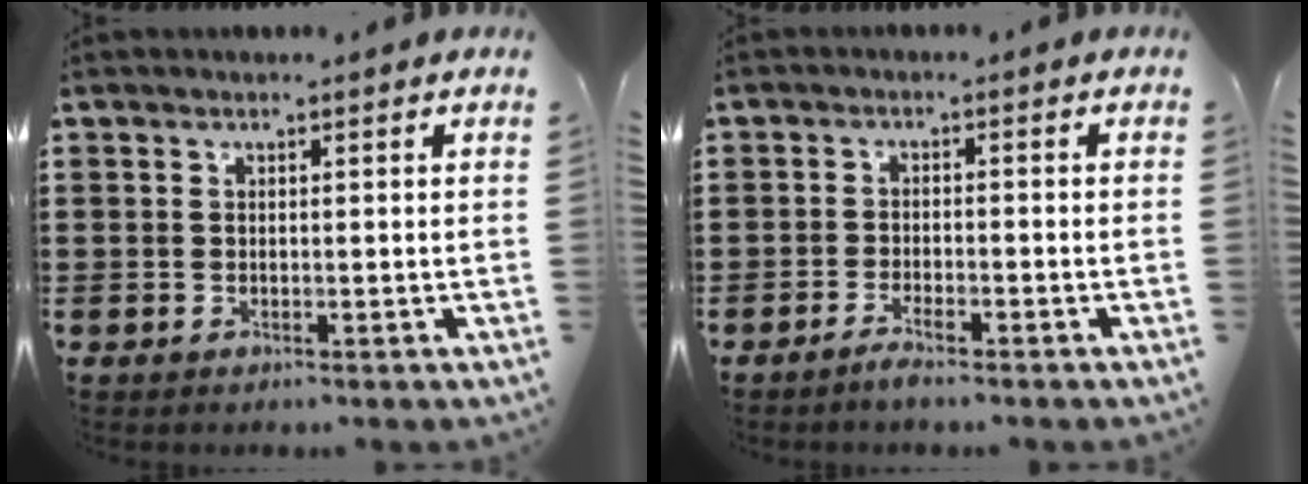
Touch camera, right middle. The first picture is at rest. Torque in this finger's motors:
{"motor_torque": [-0.14, 0.48, -0.04, -0.01]}